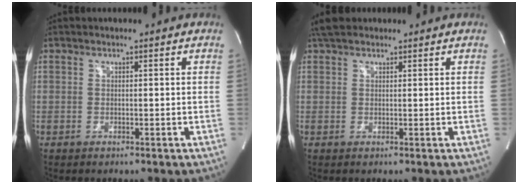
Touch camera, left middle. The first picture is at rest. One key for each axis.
{"total": 3.3, "fx": 2.7, "fy": 1.5, "fz": 1.1, "tx": -0.023, "ty": 0.024, "tz": 0.047}